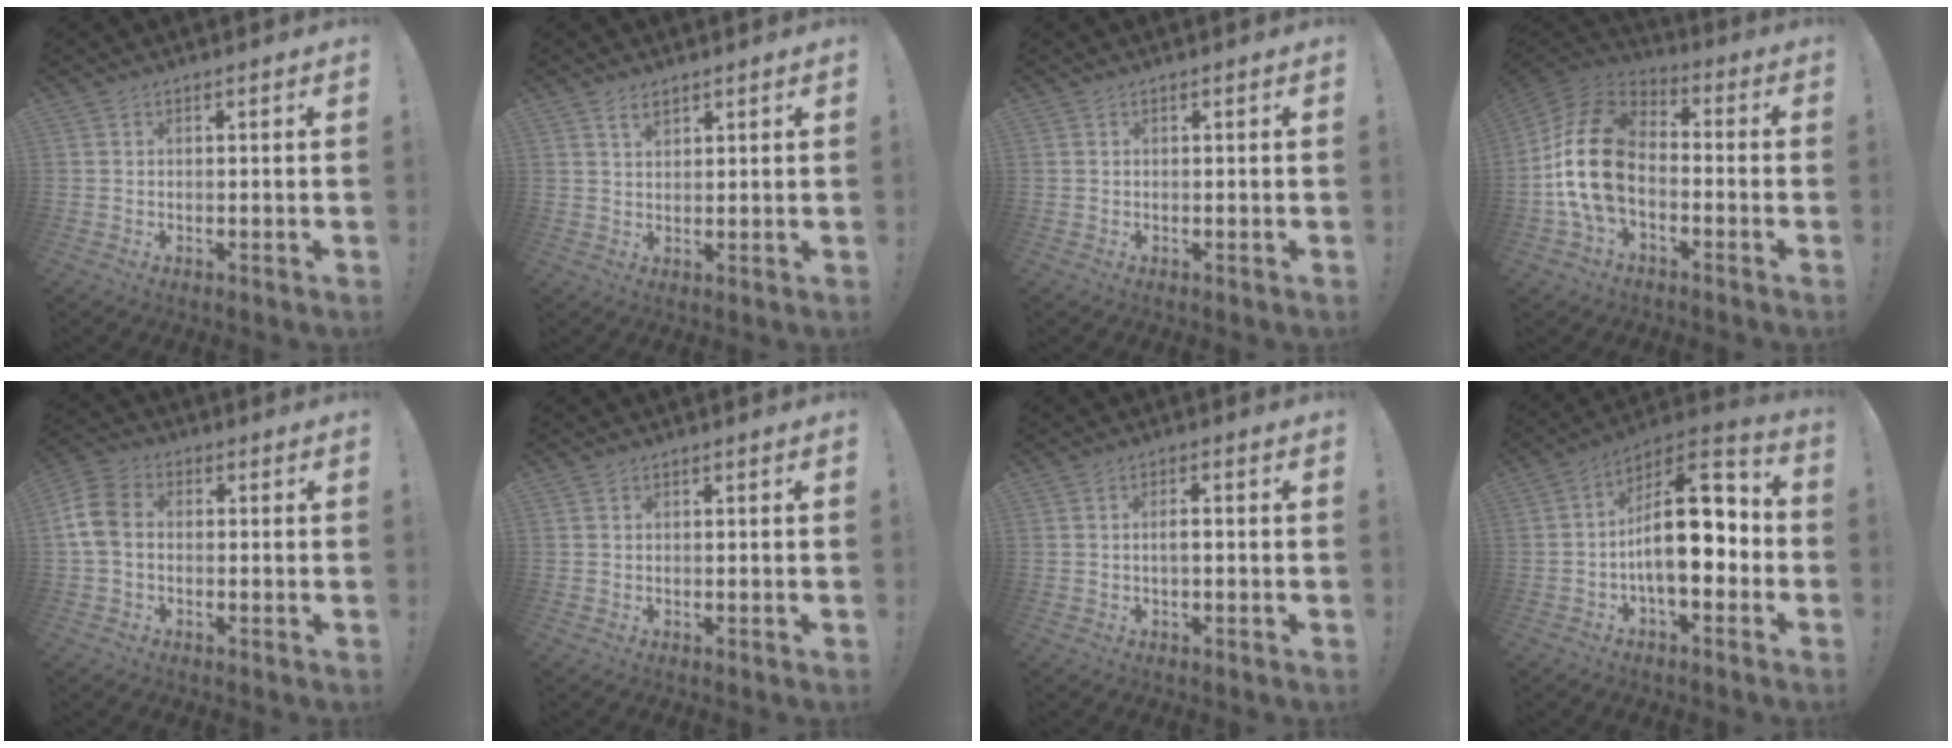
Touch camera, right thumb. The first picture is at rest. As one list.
[{"total": 3.0, "force": [2.0, 1.4, 1.8], "torque": [-0.023, -0.010, 0.034]}, {"total": 0.0}, {"total": 18.9, "force": [-2.5, 12.3, 14.1], "torque": [-0.272, 0.029, -0.034]}, {"total": 9.0, "force": [0.0, 6.4, 6.3], "torque": [-0.141, 0.009, 0.004]}, {"total": 0.0}, {"total": 2.5, "force": [-0.6, 0.4, 2.4], "torque": [-0.041, 0.003, -0.013]}, {"total": 18.5, "force": [-1.5, 9.3, 15.9], "torque": [-0.243, 0.014, -0.020]}]